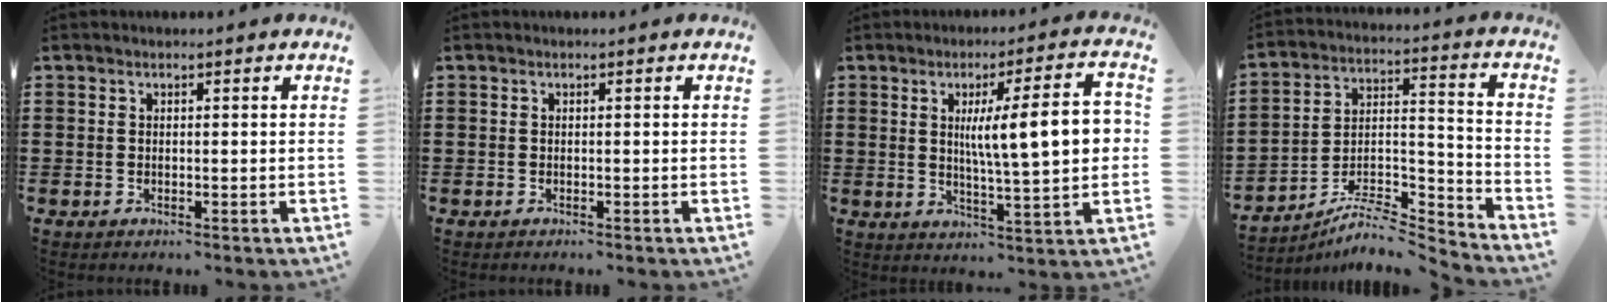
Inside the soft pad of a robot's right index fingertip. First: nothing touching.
{"total": 0.0}
{"total": 11.4, "force": [1.8, 2.1, 11.0], "torque": [-0.178, 0.000, 0.021]}
{"total": 7.1, "force": [-6.4, 1.3, 2.6], "torque": [-0.041, 0.007, -0.128]}